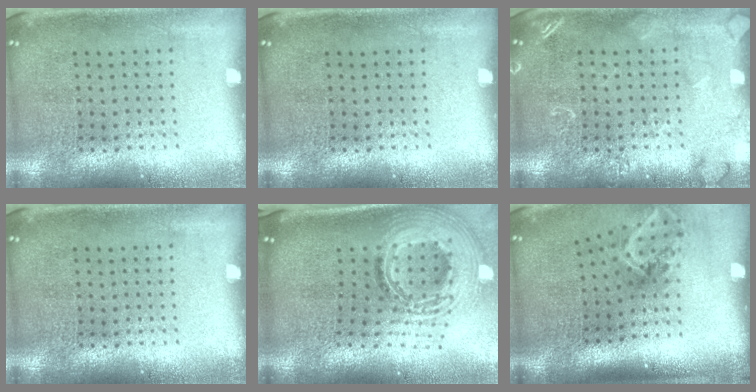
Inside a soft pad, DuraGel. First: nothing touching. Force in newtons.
{"total": 0.0}
{"total": 2.0, "press": 2.0, "slide": 0.2}
{"total": 0.0}
{"total": 2.6, "press": 1.9, "slide": 1.8}
{"total": 2.1, "press": 1.3, "slide": 1.6}